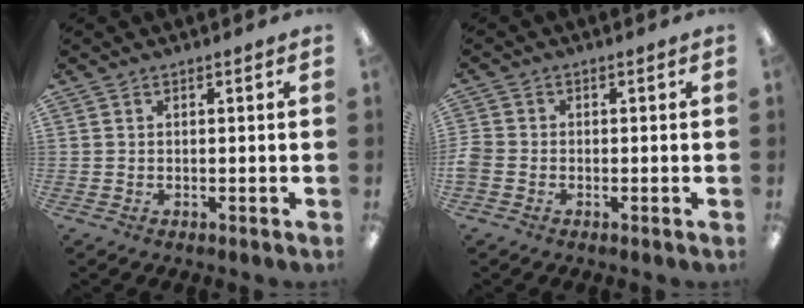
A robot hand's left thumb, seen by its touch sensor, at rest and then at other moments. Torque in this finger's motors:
{"motor_torque": [-0.36, 0.48, 0.13, -0.16, 0.00]}